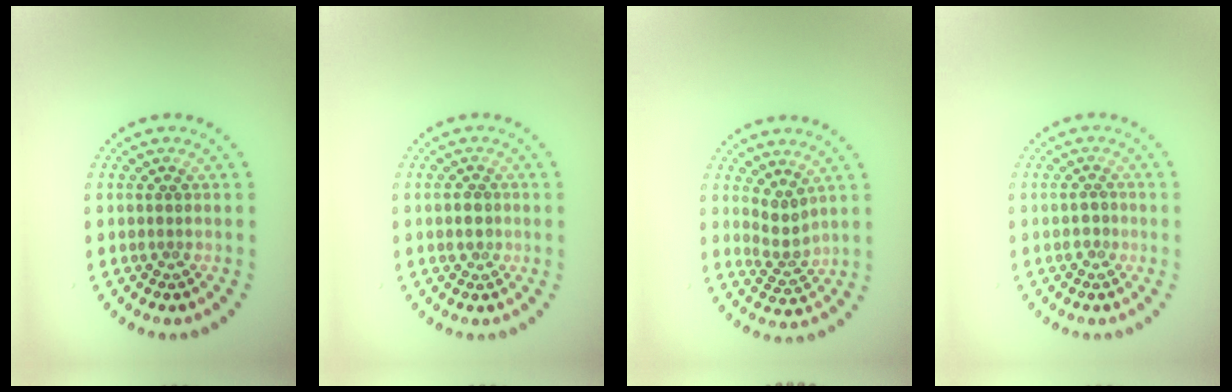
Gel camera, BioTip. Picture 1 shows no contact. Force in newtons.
{"total": 1.3, "press": 1.3, "slide": 0.3}
{"total": 2.1, "press": 1.6, "slide": 1.3}
{"total": 1.0, "press": 0.9, "slide": 0.4}